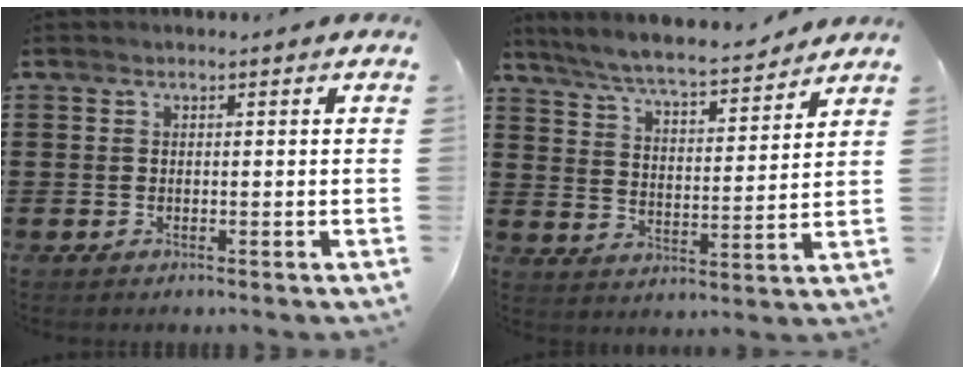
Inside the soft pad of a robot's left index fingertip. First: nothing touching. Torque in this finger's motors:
{"motor_torque": [0.36, -0.52, 0.73, 0.18]}